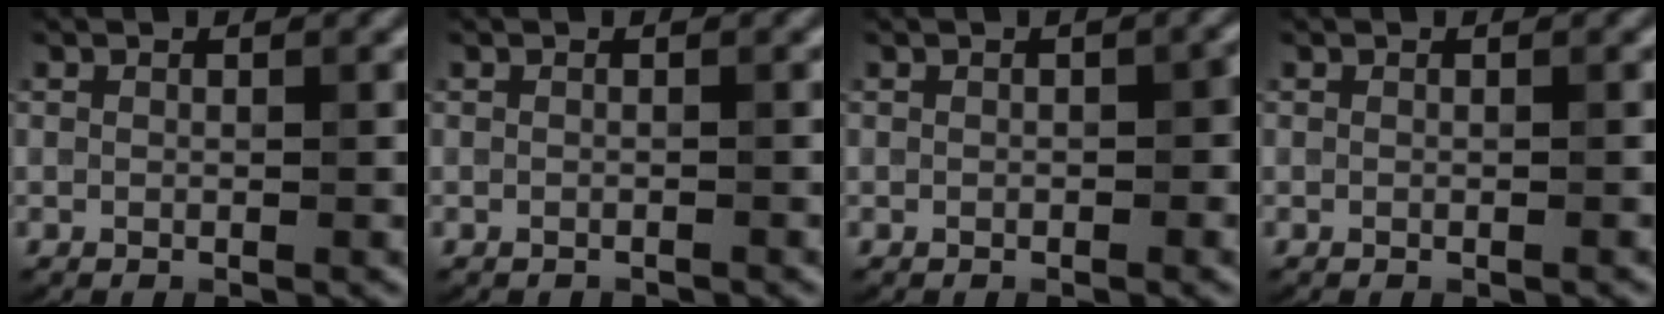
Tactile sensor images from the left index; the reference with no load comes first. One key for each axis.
{"total": 0.9, "fx": -0.9, "fy": 0.0, "fz": 0.0, "tx": 0.001, "ty": -0.005, "tz": -0.016}
{"total": 1.3, "fx": -0.2, "fy": 0.7, "fz": 1.1, "tx": -0.013, "ty": 0.001, "tz": 0.001}
{"total": 0.0}